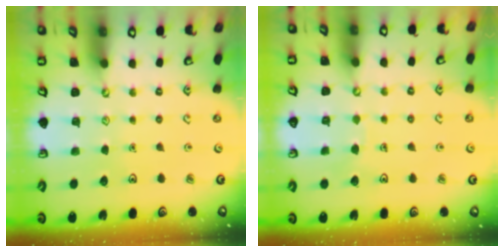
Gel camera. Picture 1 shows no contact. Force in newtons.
{"total": 2.2, "press": 2.2, "slide": 0.1}